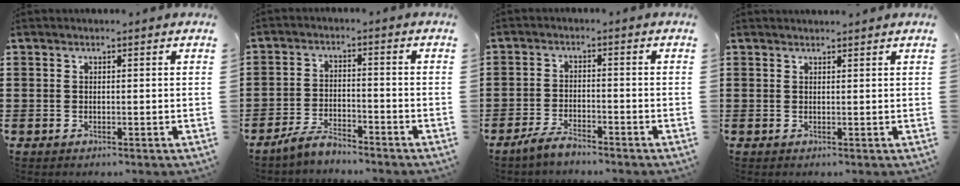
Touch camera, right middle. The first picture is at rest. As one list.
[{"total": 4.0, "force": [-3.8, 0.6, 1.2], "torque": [-0.034, 0.004, -0.079]}, {"total": 3.0, "force": [-2.7, 0.5, 1.3], "torque": [-0.036, 0.004, -0.057]}, {"total": 1.0, "force": [0.9, -0.2, 0.0], "torque": [-0.001, -0.002, 0.018]}]